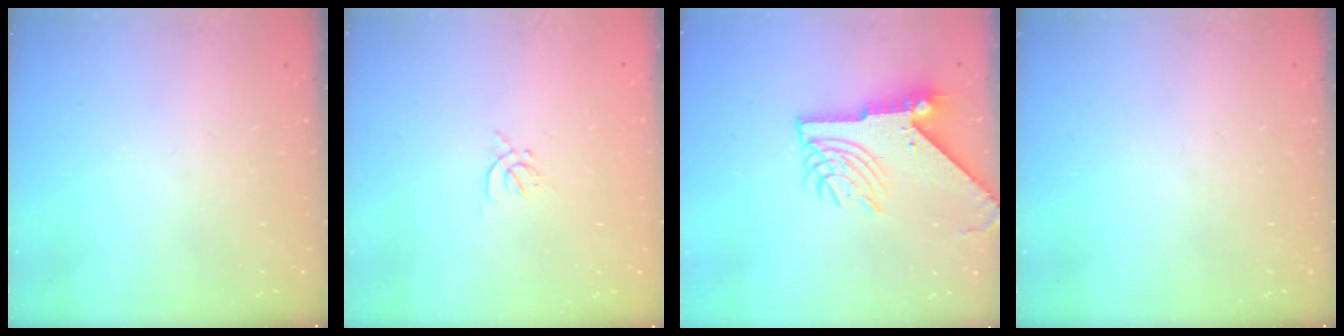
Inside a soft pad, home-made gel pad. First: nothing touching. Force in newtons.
{"total": 1.7, "press": 1.7, "slide": 0.5}
{"total": 11.2, "press": 11.1, "slide": 1.3}
{"total": 0.0}